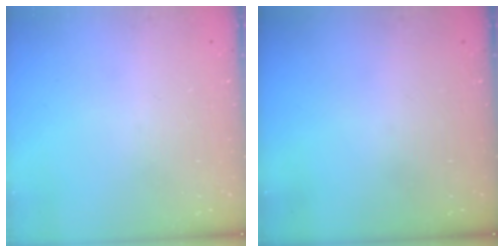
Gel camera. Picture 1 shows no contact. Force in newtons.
{"total": 0.0}